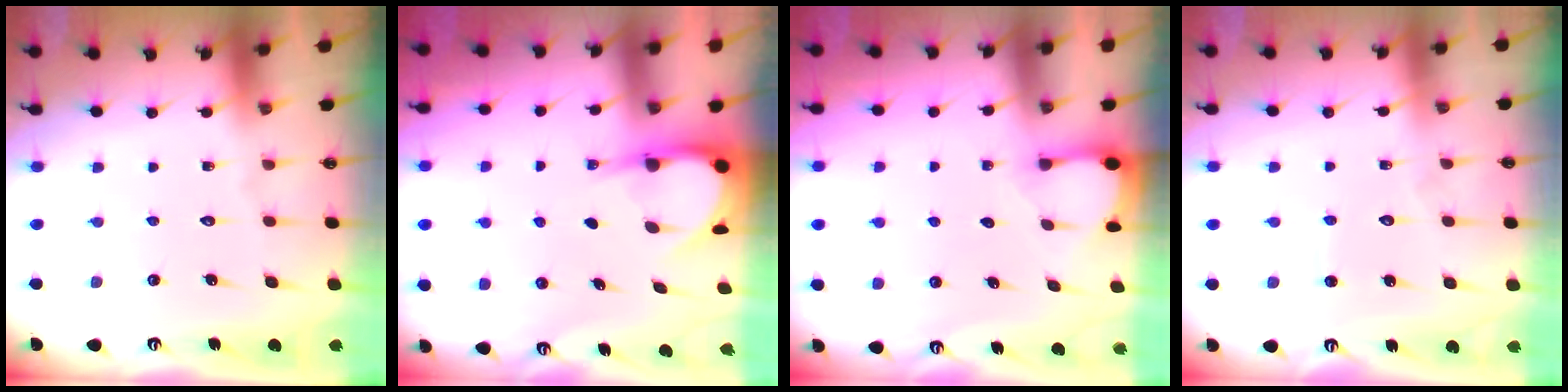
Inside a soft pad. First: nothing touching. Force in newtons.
{"total": 4.6, "press": 4.5, "slide": 0.4}
{"total": 2.7, "press": 2.7, "slide": 0.3}
{"total": 5.6, "press": 5.6, "slide": 0.7}